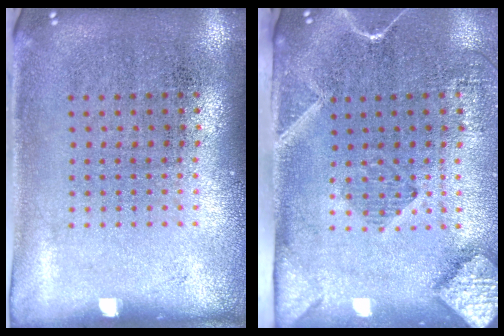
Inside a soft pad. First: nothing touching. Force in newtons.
{"total": 2.9, "press": 2.1, "slide": 2.0}